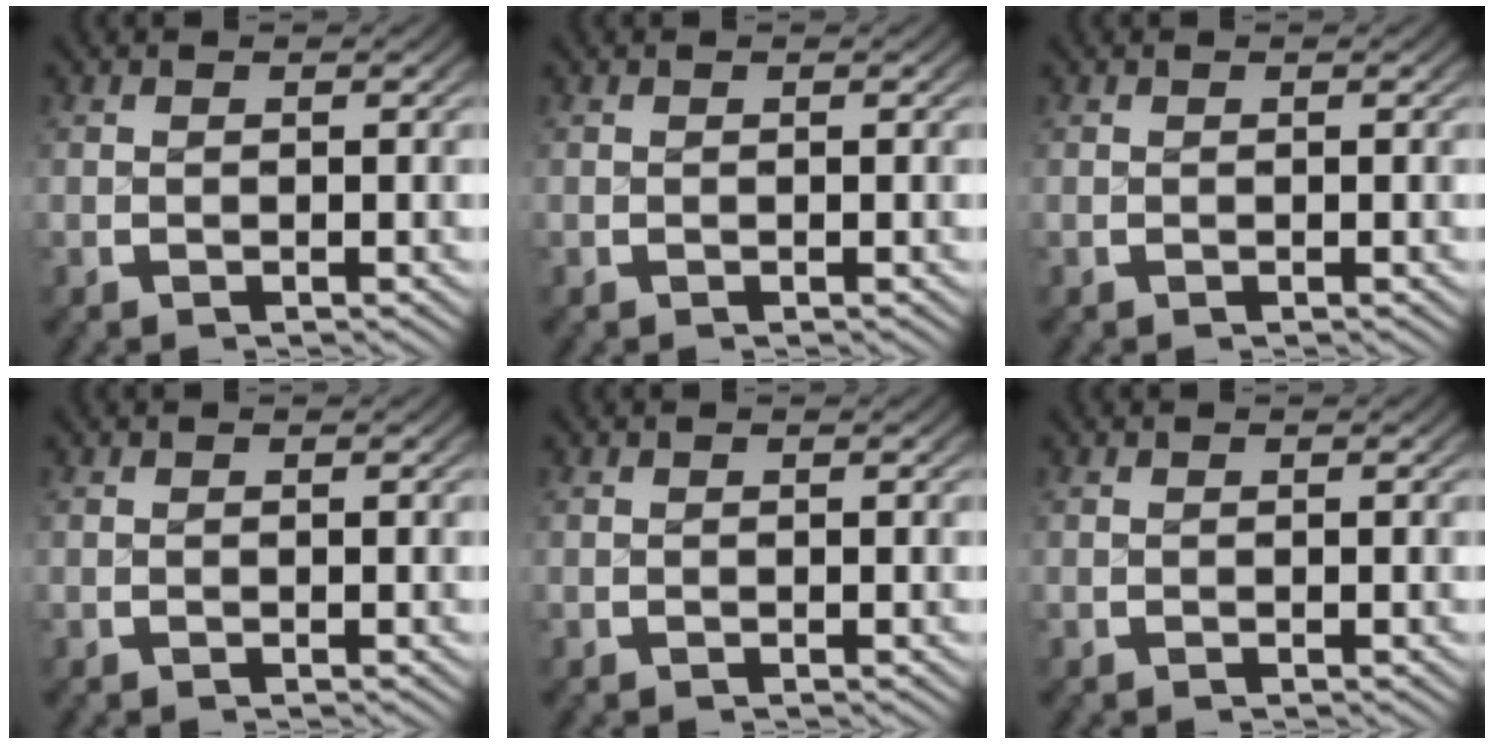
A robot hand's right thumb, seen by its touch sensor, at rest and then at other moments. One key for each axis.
{"total": 0.0}
{"total": 0.0}
{"total": 0.0}
{"total": 0.0}
{"total": 0.0}